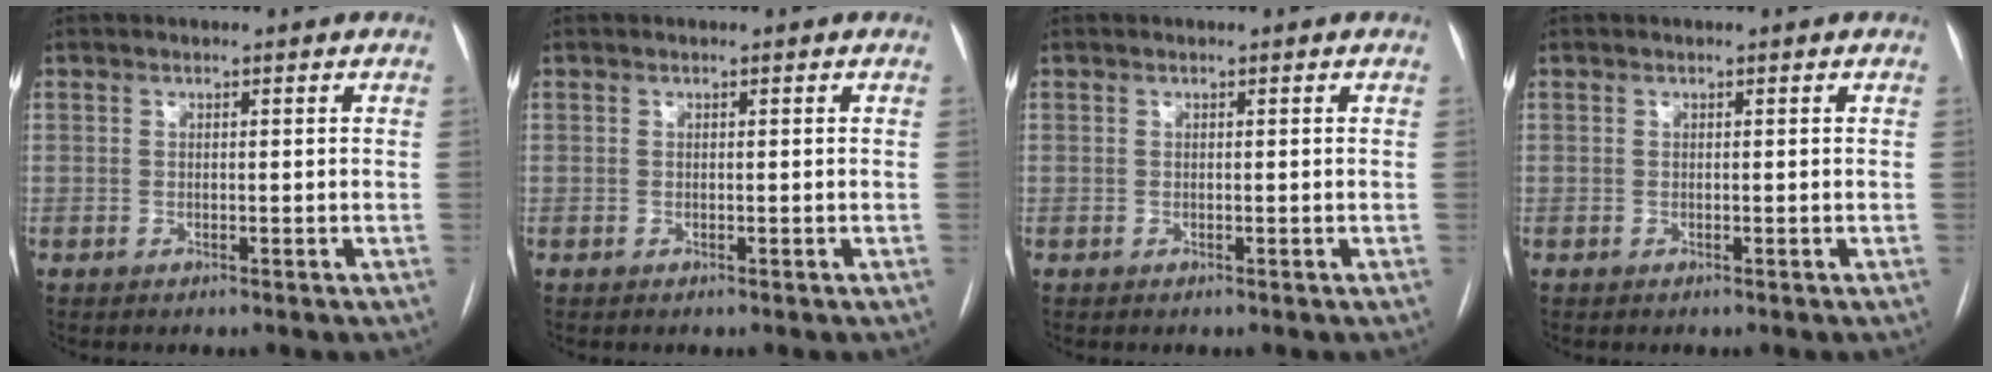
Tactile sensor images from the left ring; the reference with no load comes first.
{"total": 0.0}
{"total": 0.0}
{"total": 0.0}